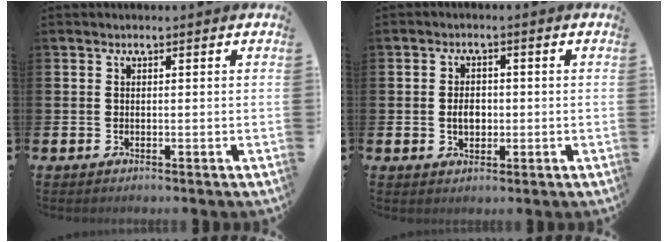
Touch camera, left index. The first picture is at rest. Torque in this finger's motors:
{"motor_torque": [0.18, 0.16, 0.02, 0.06]}